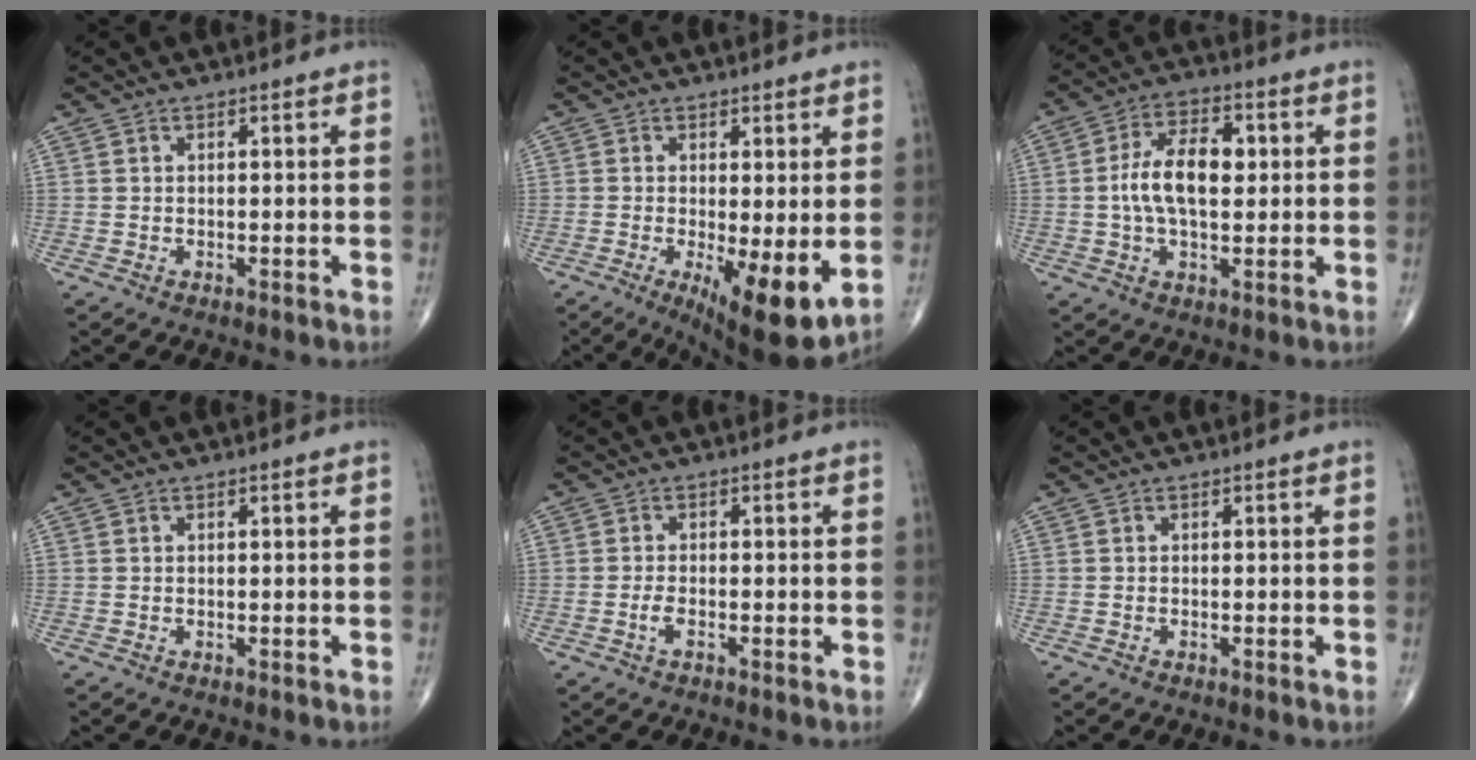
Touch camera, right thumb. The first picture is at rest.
{"total": 10.4, "force": [-1.8, 3.0, 9.8], "torque": [-0.145, -0.027, -0.020]}
{"total": 10.8, "force": [0.7, 5.8, 9.1], "torque": [-0.161, 0.014, 0.009]}
{"total": 0.0}
{"total": 1.7, "force": [-0.8, 0.6, 1.4], "torque": [-0.032, 0.004, -0.017]}
{"total": 0.0}